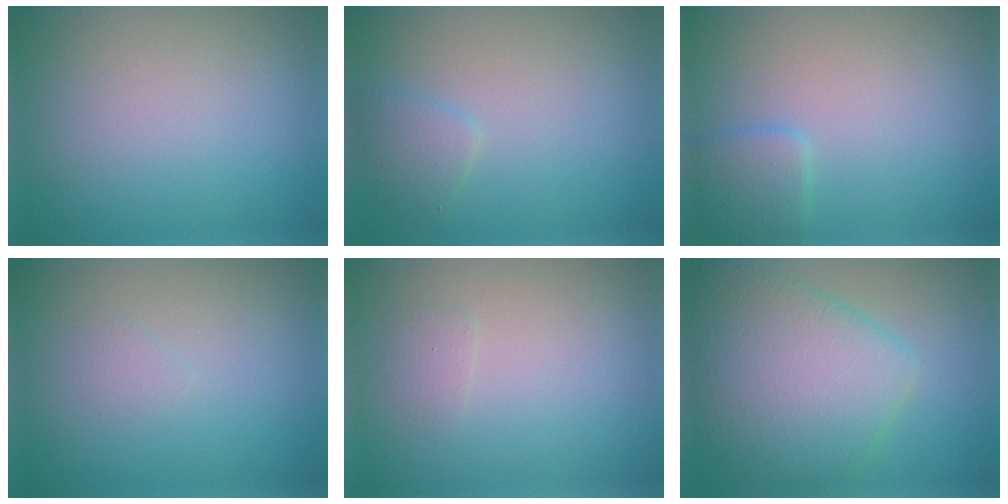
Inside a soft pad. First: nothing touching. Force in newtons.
{"total": 1.6, "press": 1.6, "slide": 0.1}
{"total": 2.1, "press": 2.1, "slide": 0.1}
{"total": 0.7, "press": 0.7, "slide": 0.1}
{"total": 0.8, "press": 0.8, "slide": 0.0}
{"total": 8.3, "press": 8.3, "slide": 0.2}